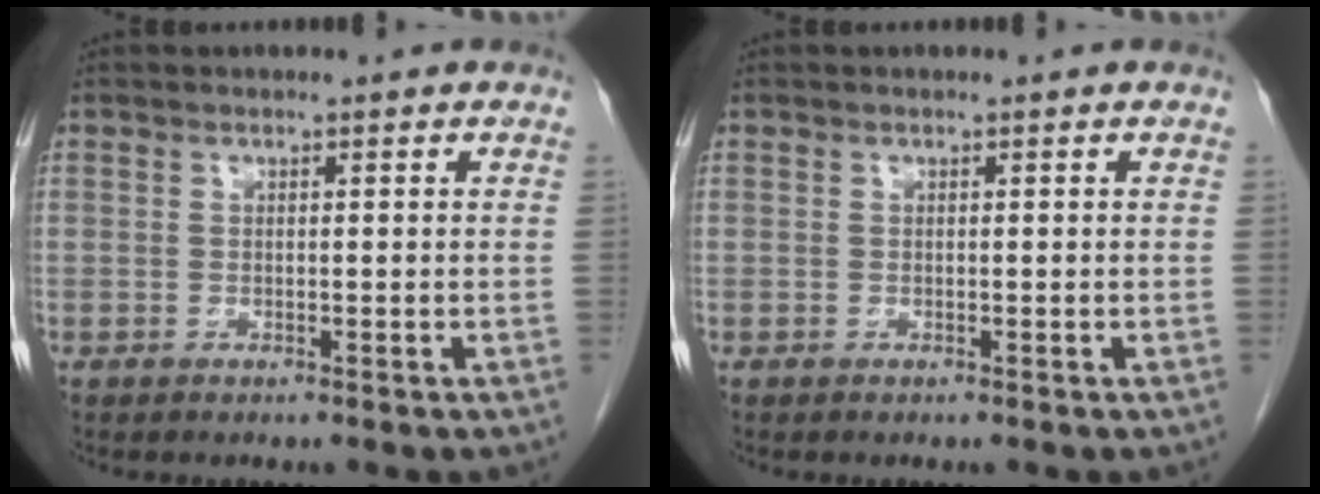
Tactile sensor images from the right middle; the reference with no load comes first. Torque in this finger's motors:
{"motor_torque": [0.40, -0.23, 0.01, -0.01]}